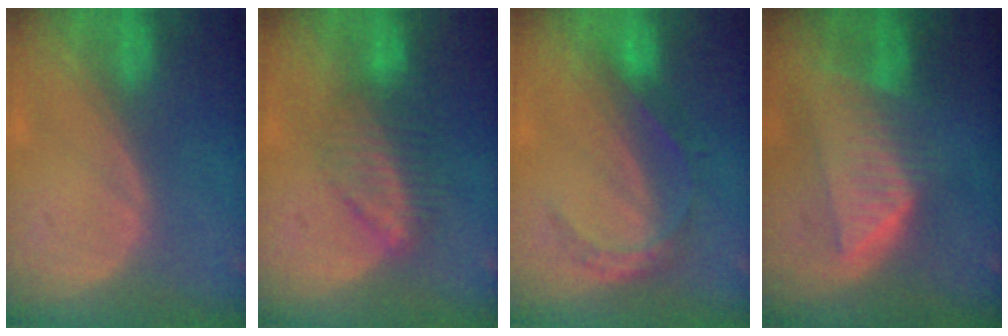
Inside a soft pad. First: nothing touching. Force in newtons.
{"total": 6.9, "press": 6.0, "slide": 3.5}
{"total": 4.6, "press": 4.2, "slide": 1.9}
{"total": 7.6, "press": 7.1, "slide": 2.9}